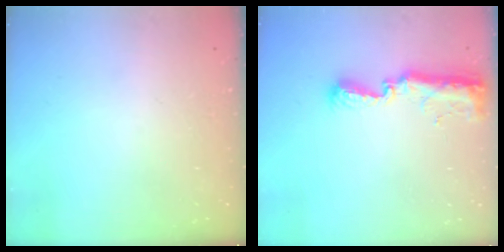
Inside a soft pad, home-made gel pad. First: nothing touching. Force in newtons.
{"total": 9.4, "press": 9.4, "slide": 0.8}